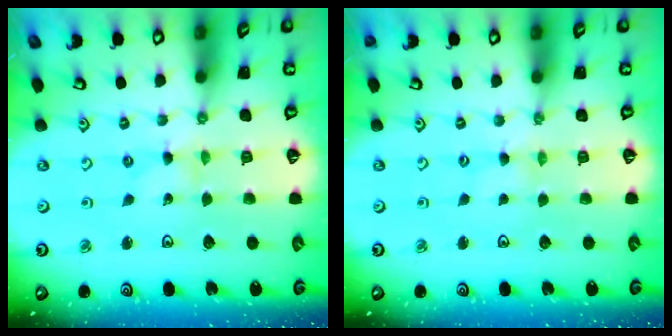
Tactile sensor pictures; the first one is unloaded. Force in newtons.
{"total": 1.0, "press": 1.0, "slide": 0.2}